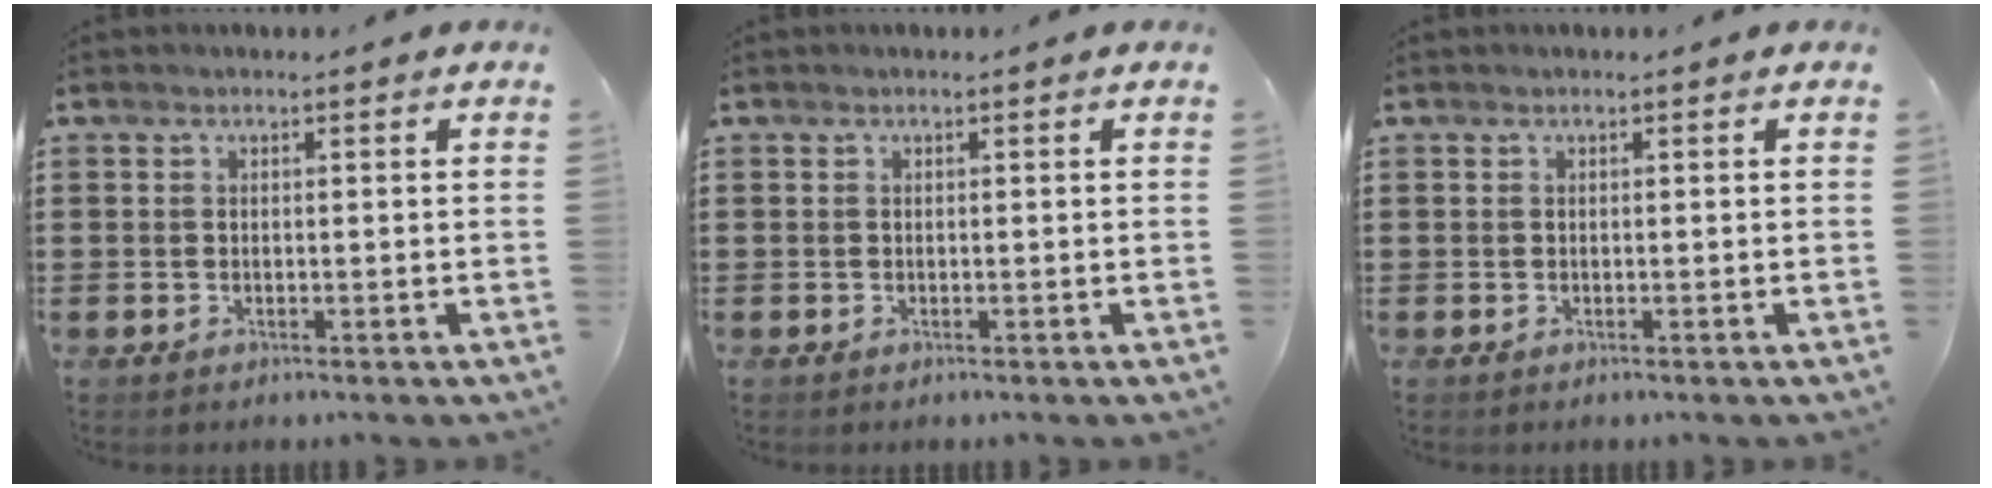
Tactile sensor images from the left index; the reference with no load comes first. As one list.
[{"total": 0.0}, {"total": 0.0}]